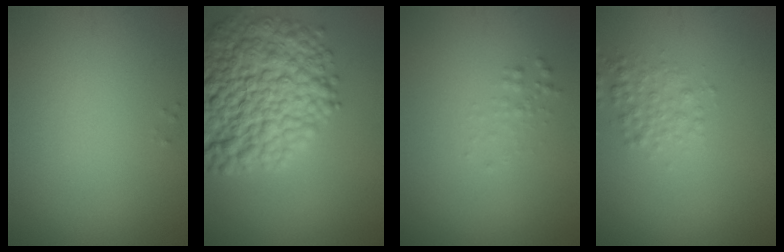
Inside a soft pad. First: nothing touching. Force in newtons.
{"total": 12.4, "press": 12.3, "slide": 0.4}
{"total": 0.9, "press": 0.9, "slide": 0.1}
{"total": 2.0, "press": 2.0, "slide": 0.1}